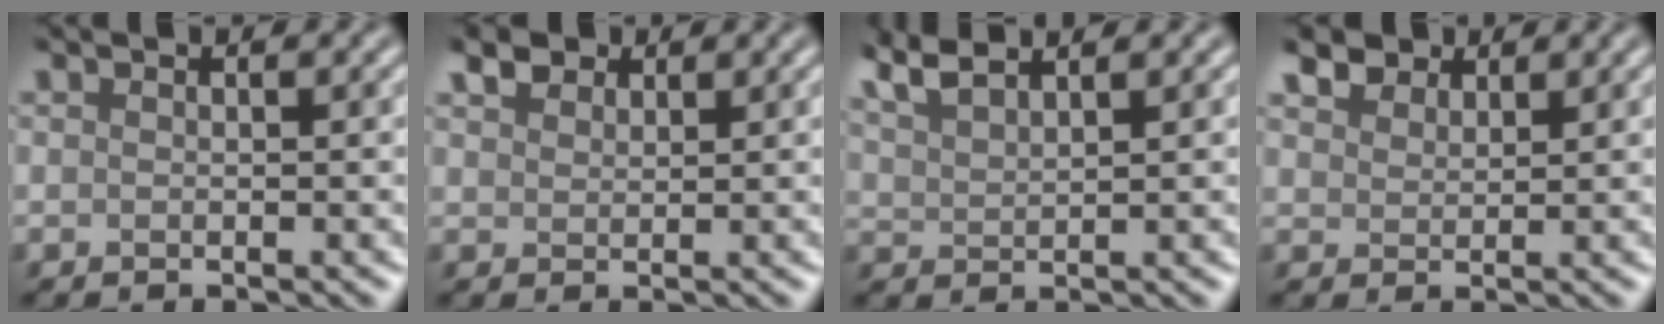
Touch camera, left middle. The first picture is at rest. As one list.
[{"total": 2.3, "force": [1.7, 1.3, 0.8], "torque": [-0.023, 0.006, 0.033]}, {"total": 3.3, "force": [2.8, 0.7, 1.6], "torque": [-0.039, 0.012, 0.058]}, {"total": 3.7, "force": [2.9, 1.9, 1.3], "torque": [-0.039, 0.000, 0.055]}]